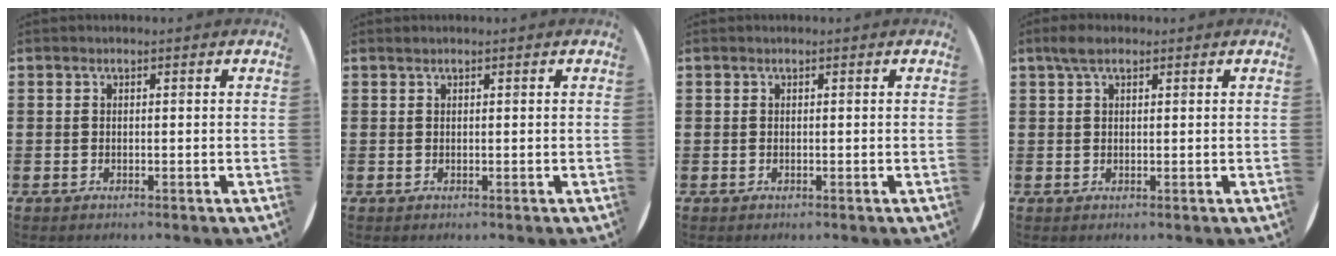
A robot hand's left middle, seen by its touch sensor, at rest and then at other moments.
{"total": 0.0}
{"total": 0.0}
{"total": 2.4, "force": [1.5, 1.0, 1.6], "torque": [-0.027, 0.003, 0.024]}